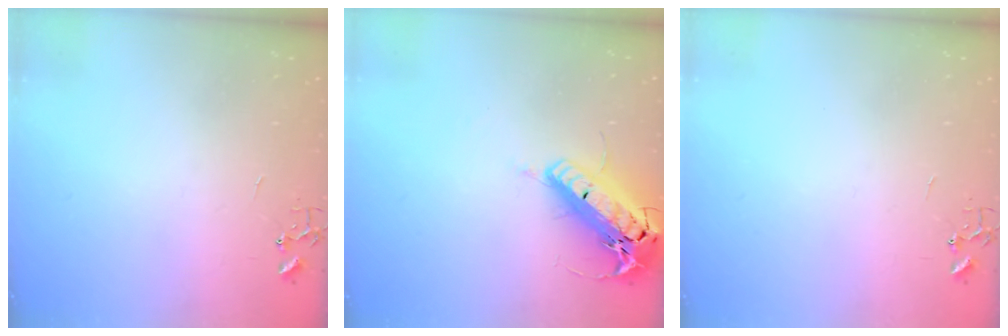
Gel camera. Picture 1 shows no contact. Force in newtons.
{"total": 22.0, "press": 21.5, "slide": 4.5}
{"total": 0.0}